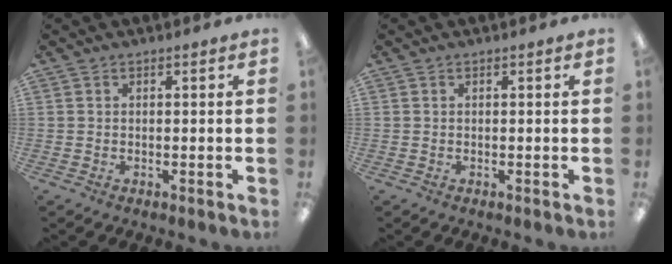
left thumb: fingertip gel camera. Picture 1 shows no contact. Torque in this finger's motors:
{"motor_torque": [-0.04, -0.04, 0.02, -0.02, 0.00]}